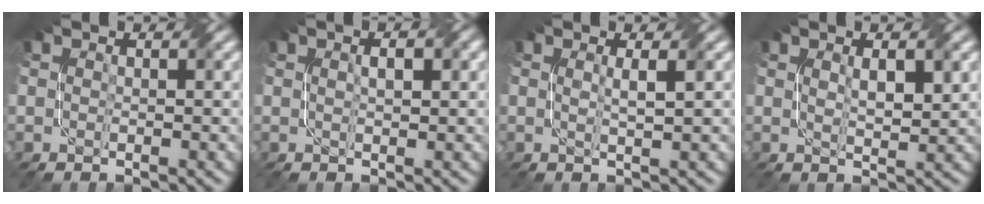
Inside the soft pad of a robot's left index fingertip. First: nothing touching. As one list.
[{"total": 2.0, "force": [0.7, 0.6, 1.7], "torque": [-0.018, -0.004, 0.008]}, {"total": 1.4, "force": [0.3, 0.2, 1.3], "torque": [-0.023, 0.004, 0.003]}, {"total": 2.4, "force": [0.8, 0.6, 2.2], "torque": [-0.042, 0.000, 0.019]}]